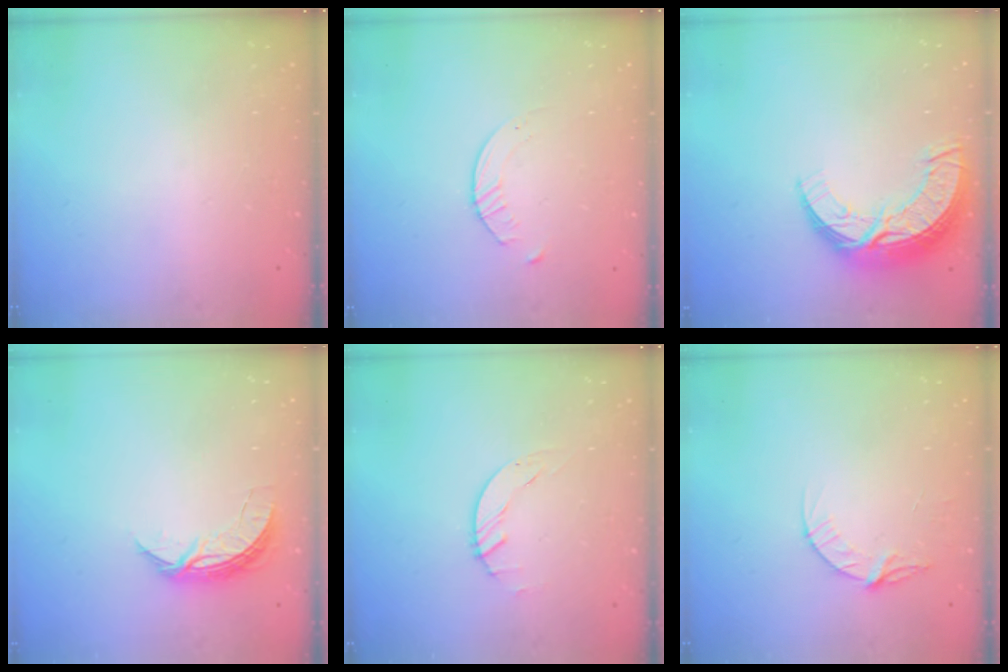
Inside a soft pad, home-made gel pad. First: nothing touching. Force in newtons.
{"total": 2.8, "press": 2.7, "slide": 0.3}
{"total": 13.0, "press": 12.9, "slide": 1.0}
{"total": 6.5, "press": 6.5, "slide": 0.5}
{"total": 1.5, "press": 1.4, "slide": 0.1}
{"total": 5.6, "press": 5.6, "slide": 0.6}